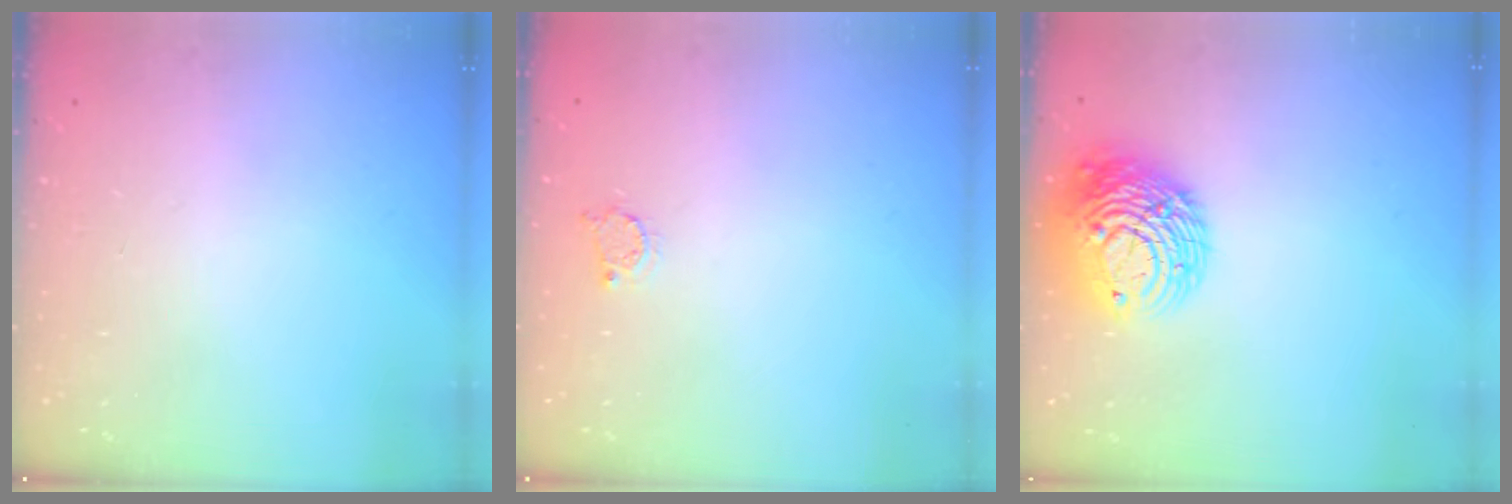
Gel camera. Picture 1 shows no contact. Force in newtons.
{"total": 3.1, "press": 3.1, "slide": 0.4}
{"total": 13.3, "press": 13.2, "slide": 1.2}